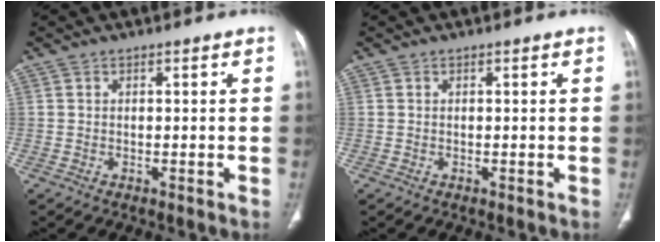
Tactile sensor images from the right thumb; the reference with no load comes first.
{"total": 0.0}